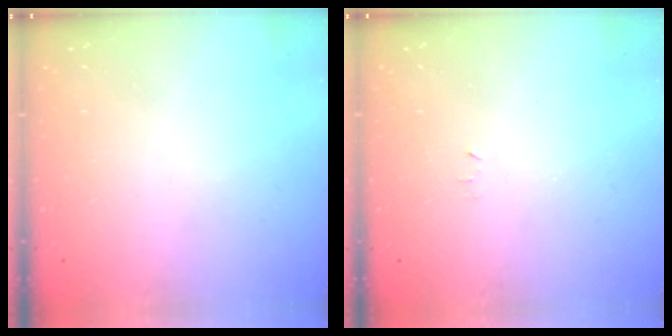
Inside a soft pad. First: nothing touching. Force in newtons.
{"total": 2.4, "press": 2.4, "slide": 0.4}